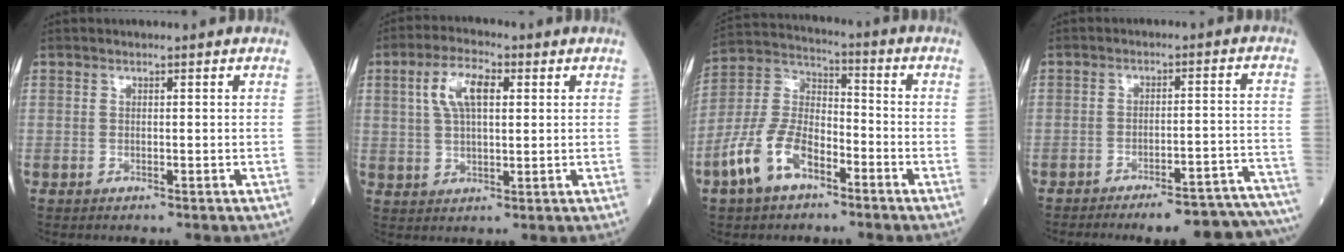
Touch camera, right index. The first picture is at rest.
{"total": 7.3, "force": [2.3, 2.8, 6.4], "torque": [-0.131, 0.015, 0.045]}
{"total": 11.5, "force": [-6.3, 5.6, 7.9], "torque": [-0.185, 0.011, -0.123]}
{"total": 17.1, "force": [-15.8, 0.7, 6.3], "torque": [-0.017, 0.019, -0.196]}